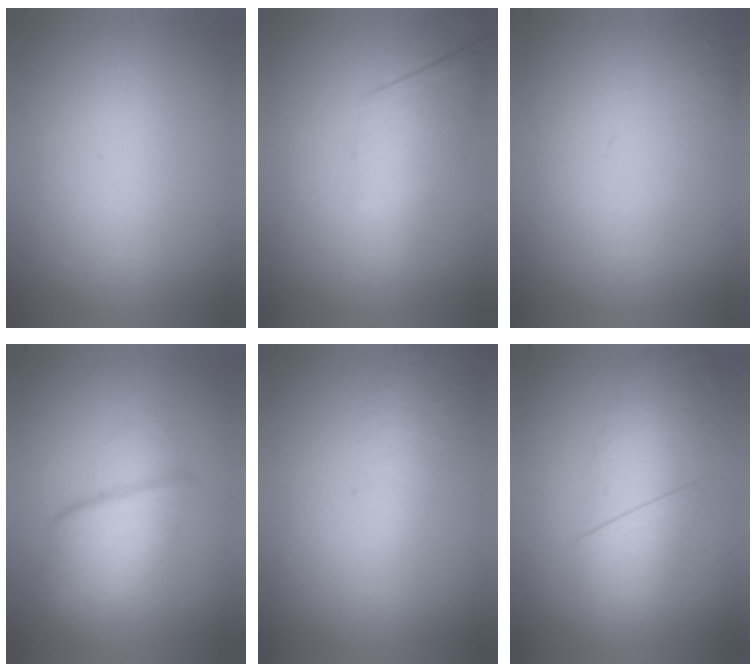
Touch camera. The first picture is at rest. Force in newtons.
{"total": 2.3}
{"total": 1.0}
{"total": 2.7}
{"total": 2.0}
{"total": 3.1}